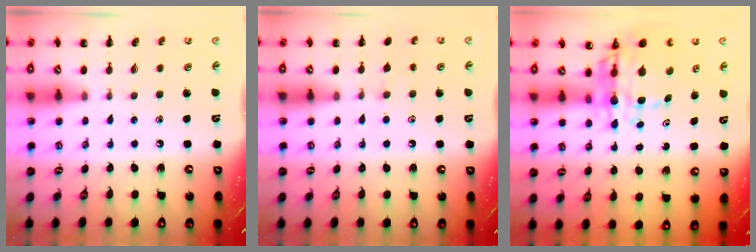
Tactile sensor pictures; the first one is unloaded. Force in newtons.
{"total": 5.0, "press": 4.6, "slide": 1.9}
{"total": 9.2, "press": 8.6, "slide": 3.4}